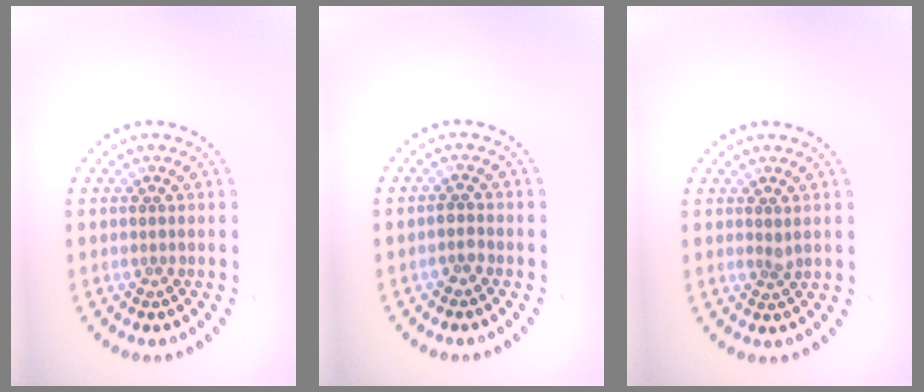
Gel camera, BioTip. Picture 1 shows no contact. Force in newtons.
{"total": 0.8, "press": 0.8, "slide": 0.2}
{"total": 0.8, "press": 0.6, "slide": 0.5}